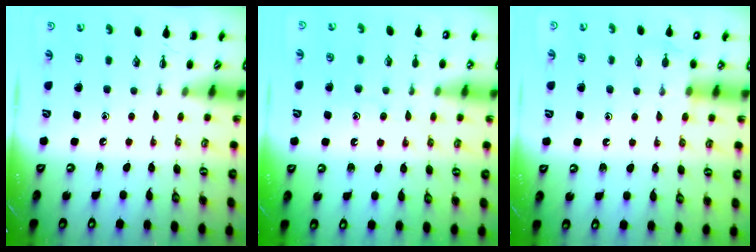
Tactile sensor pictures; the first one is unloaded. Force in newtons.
{"total": 11.8, "press": 11.7, "slide": 1.4}
{"total": 6.2, "press": 6.1, "slide": 1.3}